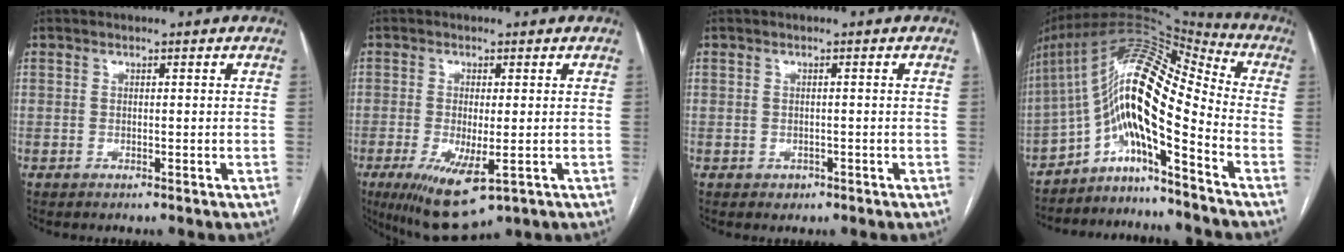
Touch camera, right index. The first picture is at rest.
{"total": 9.2, "force": [-3.6, 2.7, 8.0], "torque": [-0.141, -0.025, -0.047]}
{"total": 1.1, "force": [-0.5, 1.0, 0.2], "torque": [-0.003, 0.003, -0.004]}
{"total": 17.2, "force": [-6.7, 3.6, 15.4], "torque": [-0.279, 0.043, -0.112]}